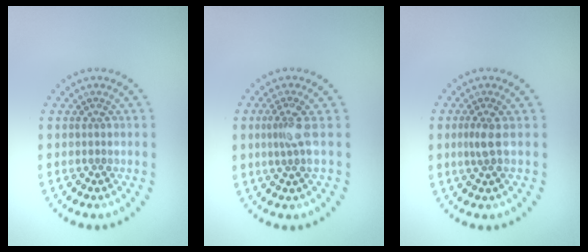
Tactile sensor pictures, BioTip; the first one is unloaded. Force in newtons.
{"total": 2.1, "press": 1.5, "slide": 1.5}
{"total": 1.6, "press": 1.2, "slide": 1.0}